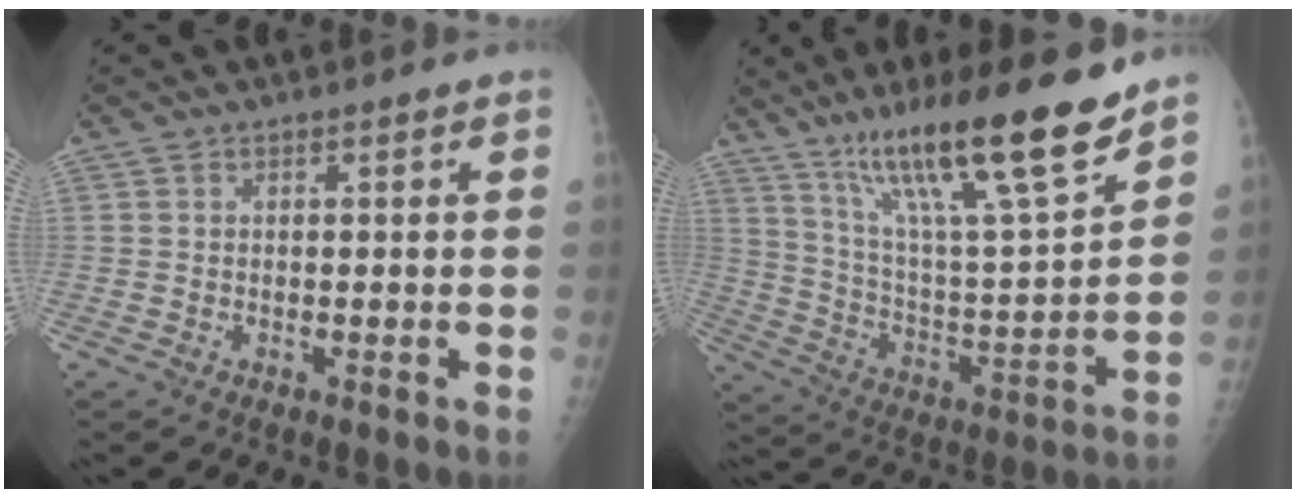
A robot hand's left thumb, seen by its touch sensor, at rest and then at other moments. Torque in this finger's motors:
{"motor_torque": [1.11, 0.49, 1.46, -1.31, 0.22]}